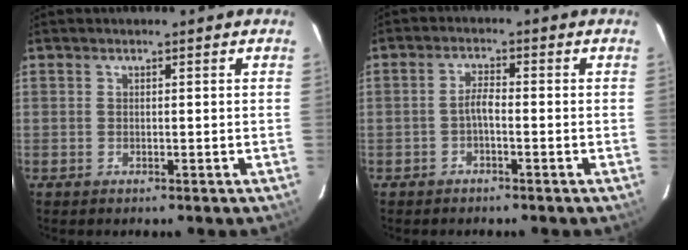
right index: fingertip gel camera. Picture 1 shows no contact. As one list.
[{"total": 2.3, "force": [-1.1, 0.5, 1.9], "torque": [-0.042, 0.008, -0.024]}]